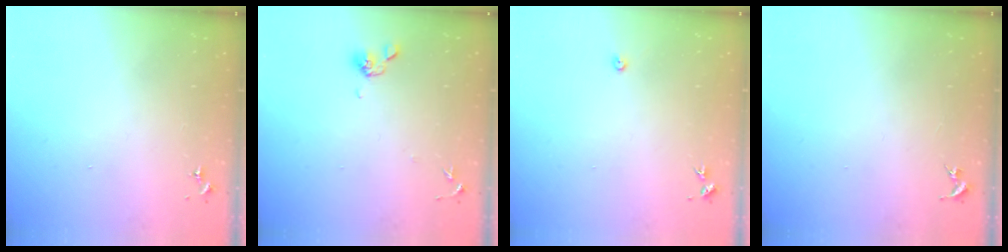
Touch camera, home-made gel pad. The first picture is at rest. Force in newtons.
{"total": 7.1, "press": 6.8, "slide": 1.8}
{"total": 2.2, "press": 2.2, "slide": 0.3}
{"total": 0.0}